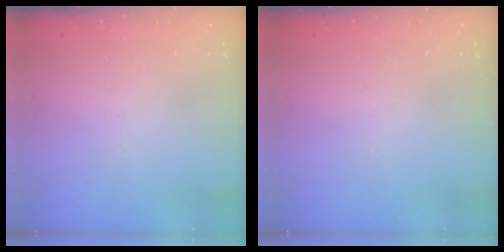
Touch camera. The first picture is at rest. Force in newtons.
{"total": 0.0}